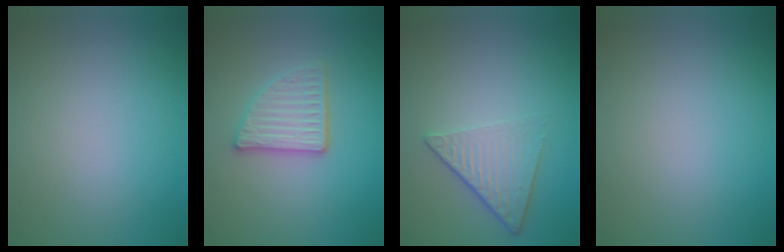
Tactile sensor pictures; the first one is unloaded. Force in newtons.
{"total": 3.8, "press": 3.1, "slide": 2.1}
{"total": 4.5, "press": 3.1, "slide": 3.3}
{"total": 0.0}